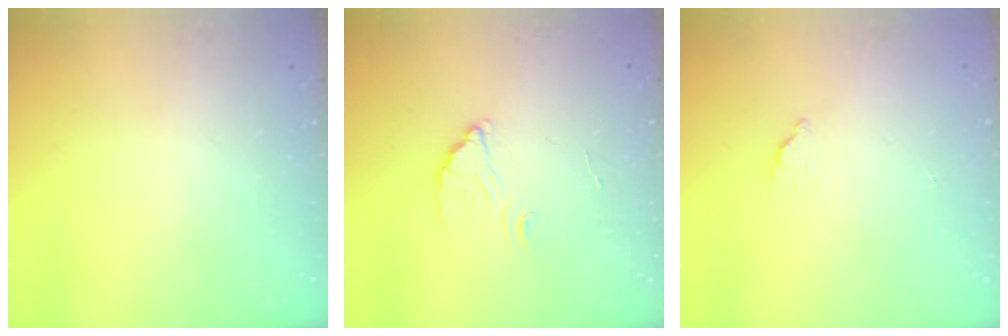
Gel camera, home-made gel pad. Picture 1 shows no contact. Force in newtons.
{"total": 2.2, "press": 2.2, "slide": 0.1}
{"total": 2.0, "press": 2.0, "slide": 0.1}